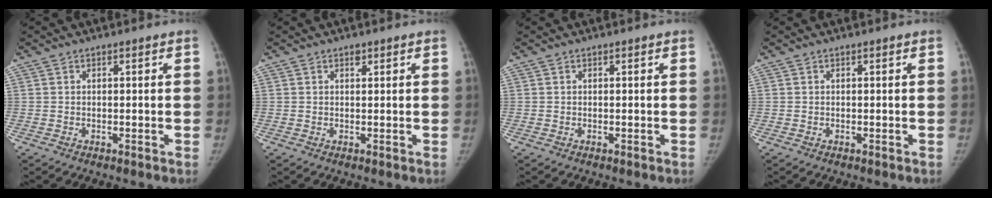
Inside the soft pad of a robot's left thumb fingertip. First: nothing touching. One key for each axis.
{"total": 1.0, "fx": 0.6, "fy": 0.6, "fz": 0.5, "tx": -0.001, "ty": -0.003, "tz": 0.008}
{"total": 0.0}
{"total": 0.0}